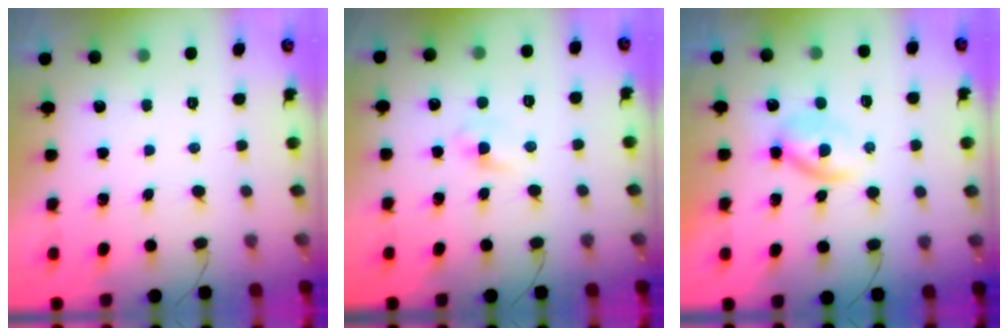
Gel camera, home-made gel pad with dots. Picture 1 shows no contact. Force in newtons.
{"total": 2.7, "press": 2.5, "slide": 1.0}
{"total": 2.8, "press": 2.8, "slide": 0.5}